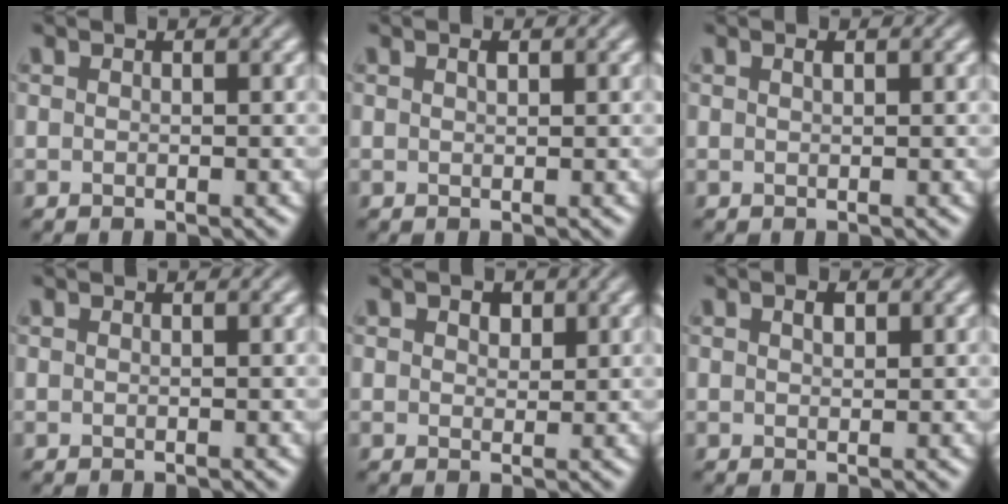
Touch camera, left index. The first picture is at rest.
{"total": 0.6, "force": [0.4, 0.2, 0.5], "torque": [-0.010, 0.001, 0.007]}
{"total": 0.5, "force": [0.3, 0.2, 0.4], "torque": [-0.008, 0.002, 0.006]}
{"total": 0.0}
{"total": 1.7, "force": [0.9, 1.0, 0.9], "torque": [-0.011, -0.001, 0.016]}
{"total": 1.1, "force": [0.5, 0.6, 0.8], "torque": [-0.014, 0.001, 0.010]}